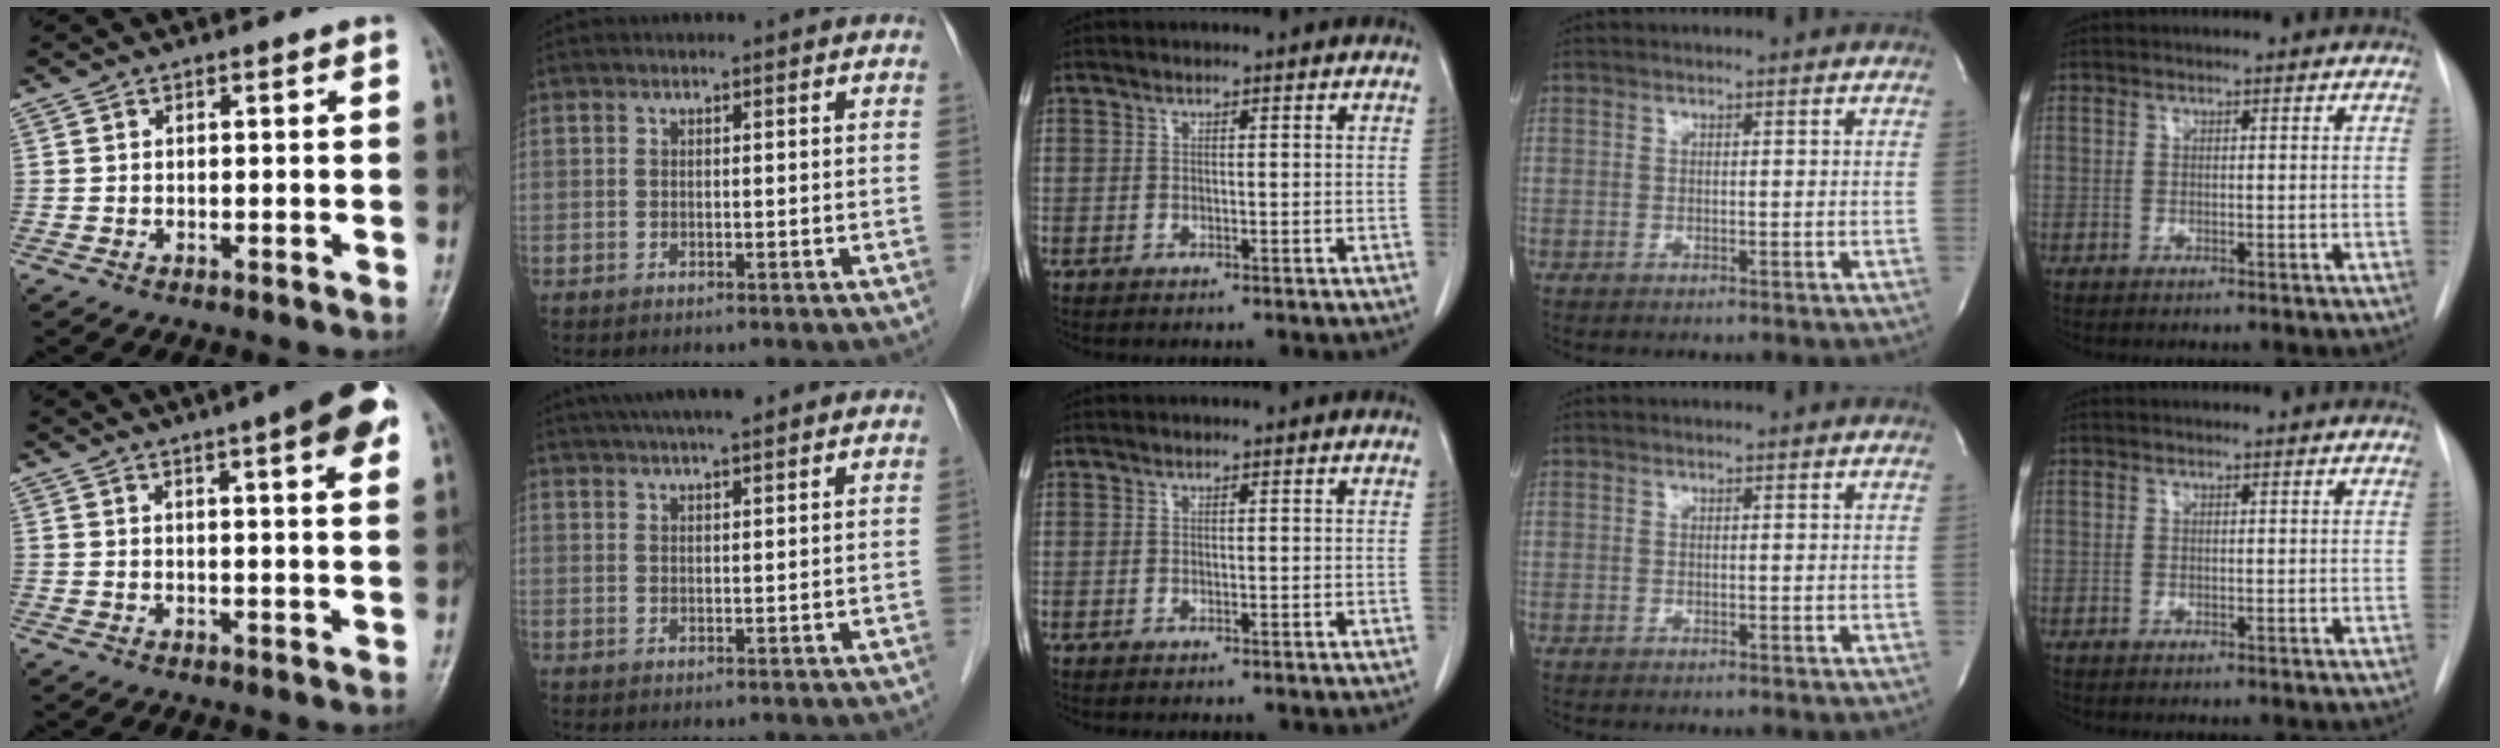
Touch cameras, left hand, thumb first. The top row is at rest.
{"thumb": {"total": 11.0, "force": [5.9, 2.0, 9.0], "torque": [-0.104, -0.007, 0.070]}, "index": {"total": 9.7, "force": [8.2, 1.1, 5.1], "torque": [-0.078, 0.033, 0.116]}}